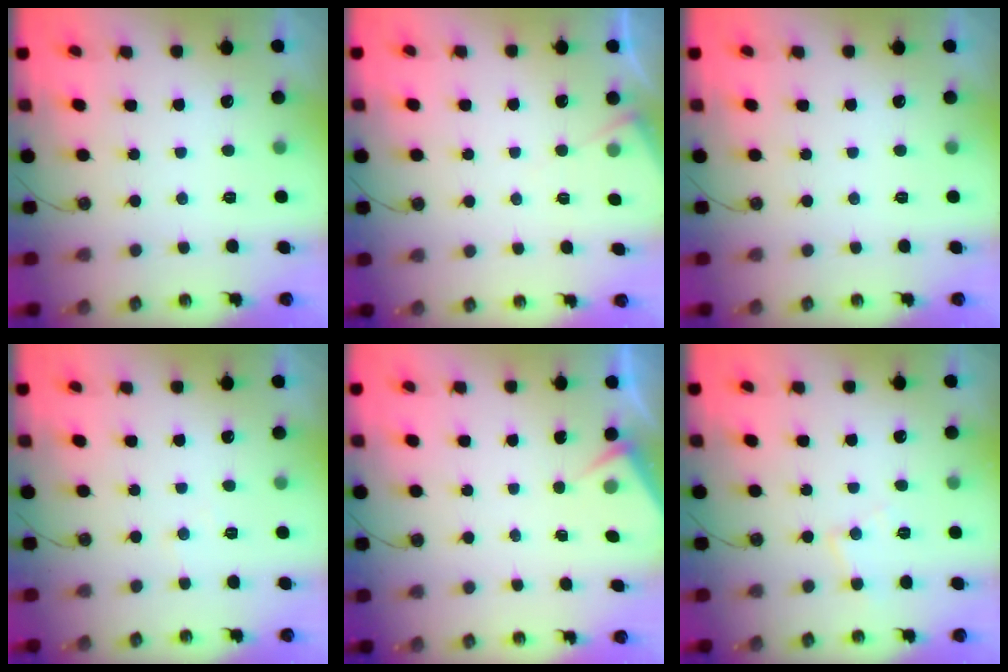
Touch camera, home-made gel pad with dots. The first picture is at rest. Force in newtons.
{"total": 5.3, "press": 5.3, "slide": 0.5}
{"total": 0.0}
{"total": 4.4, "press": 4.3, "slide": 0.6}
{"total": 2.8, "press": 2.7, "slide": 0.4}
{"total": 6.0, "press": 6.0, "slide": 0.4}